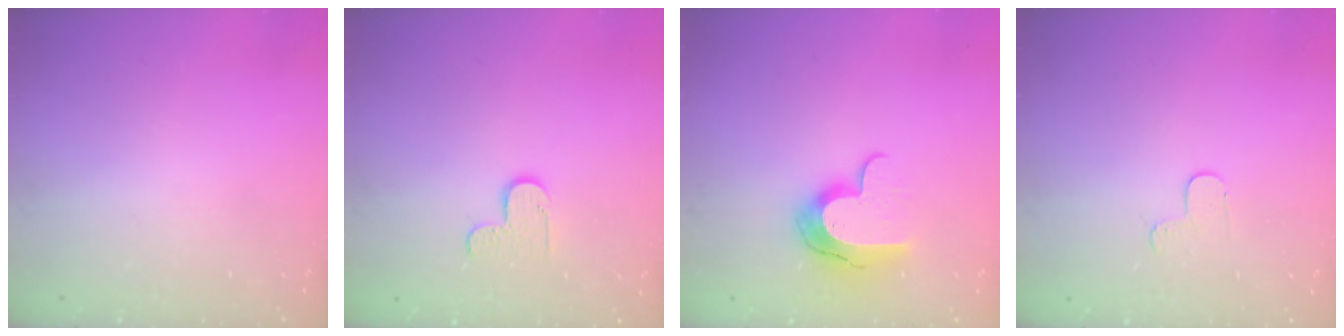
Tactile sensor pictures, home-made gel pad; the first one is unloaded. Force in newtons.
{"total": 5.7, "press": 5.7, "slide": 0.5}
{"total": 10.5, "press": 10.5, "slide": 0.8}
{"total": 4.1, "press": 4.0, "slide": 0.4}